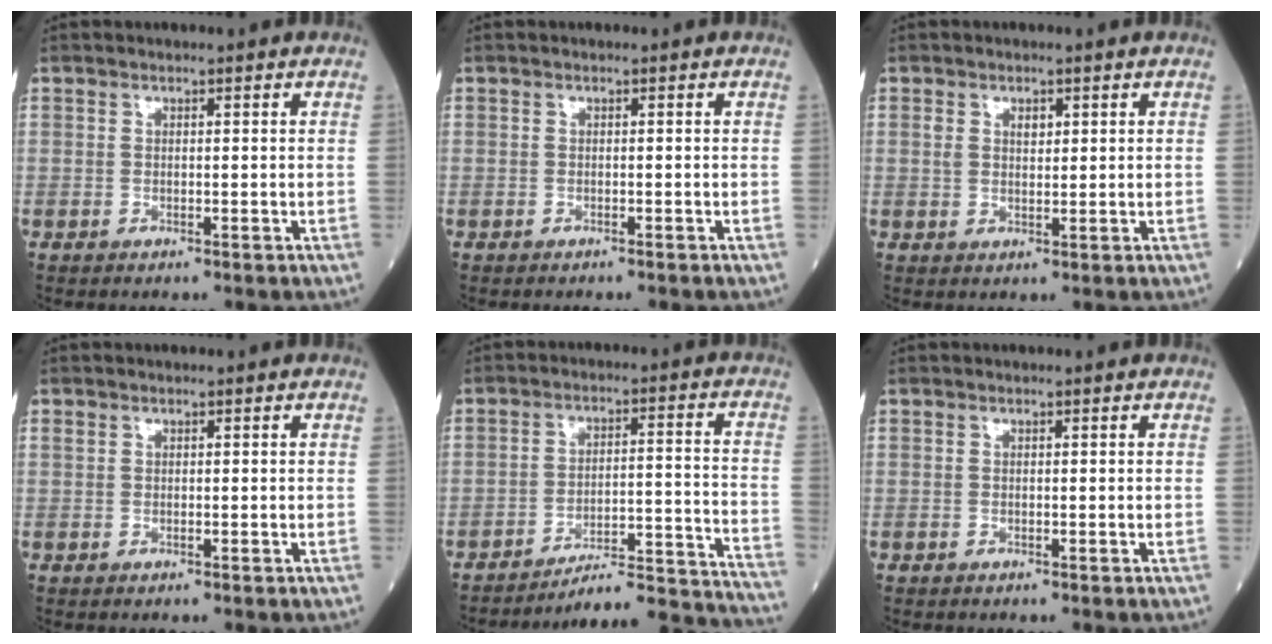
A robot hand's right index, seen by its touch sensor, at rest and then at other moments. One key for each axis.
{"total": 0.6, "fx": -0.5, "fy": 0.0, "fz": 0.3, "tx": -0.008, "ty": -0.002, "tz": -0.007}
{"total": 2.3, "fx": 0.9, "fy": 1.3, "fz": 1.7, "tx": -0.033, "ty": 0.008, "tz": 0.018}
{"total": 0.5, "fx": 0.2, "fy": 0.4, "fz": 0.2, "tx": -0.005, "ty": 0.007, "tz": 0.003}
{"total": 18.3, "fx": -17.8, "fy": -1.9, "fz": 3.5, "tx": -0.016, "ty": 0.015, "tz": -0.243}
{"total": 0.0}